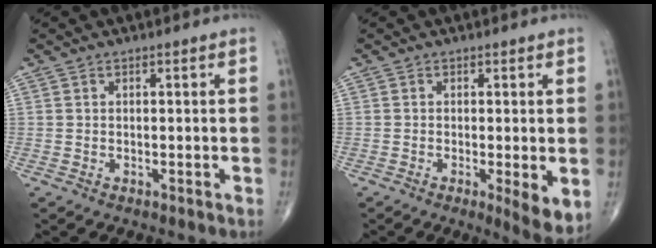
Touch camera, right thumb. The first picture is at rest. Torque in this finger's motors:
{"motor_torque": [0.51, 0.86, 0.23, -0.28, 0.14]}